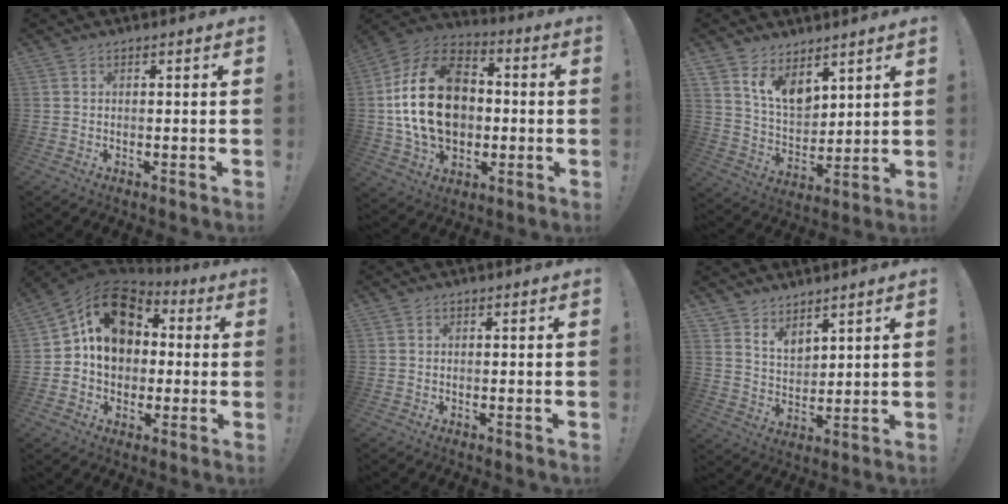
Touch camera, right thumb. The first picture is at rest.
{"total": 24.1, "force": [0.3, 17.0, 17.1], "torque": [-0.307, 0.026, 0.018]}
{"total": 10.6, "force": [7.0, 6.3, 4.8], "torque": [-0.091, -0.047, 0.138]}
{"total": 17.3, "force": [3.5, 13.4, 10.4], "torque": [-0.151, 0.008, 0.065]}
{"total": 0.0}
{"total": 5.9, "force": [5.2, 2.7, 0.3], "torque": [-0.019, -0.044, 0.101]}